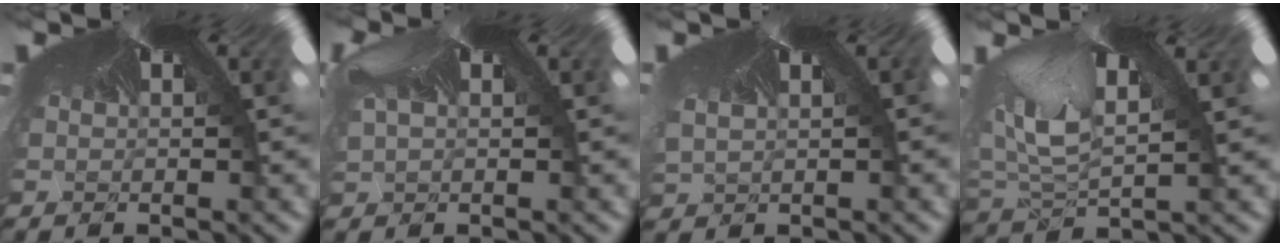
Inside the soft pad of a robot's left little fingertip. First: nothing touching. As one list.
[{"total": 1.7, "force": [0.3, -0.5, -1.6], "torque": [0.001, -0.006, 0.018]}, {"total": 1.1, "force": [0.1, 0.8, 0.7], "torque": [-0.034, -0.013, 0.021]}, {"total": 3.3, "force": [-2.7, 2.0, 0.0], "torque": [-0.050, -0.069, -0.004]}]